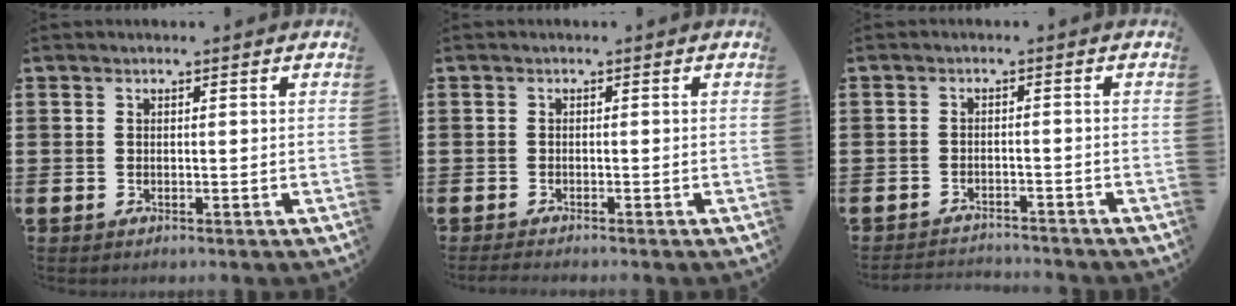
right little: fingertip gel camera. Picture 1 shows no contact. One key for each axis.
{"total": 0.8, "fx": -0.7, "fy": 0.0, "fz": 0.4, "tx": -0.007, "ty": -0.002, "tz": -0.014}
{"total": 2.2, "fx": -2.2, "fy": 0.0, "fz": -0.2, "tx": -0.003, "ty": 0.002, "tz": -0.048}